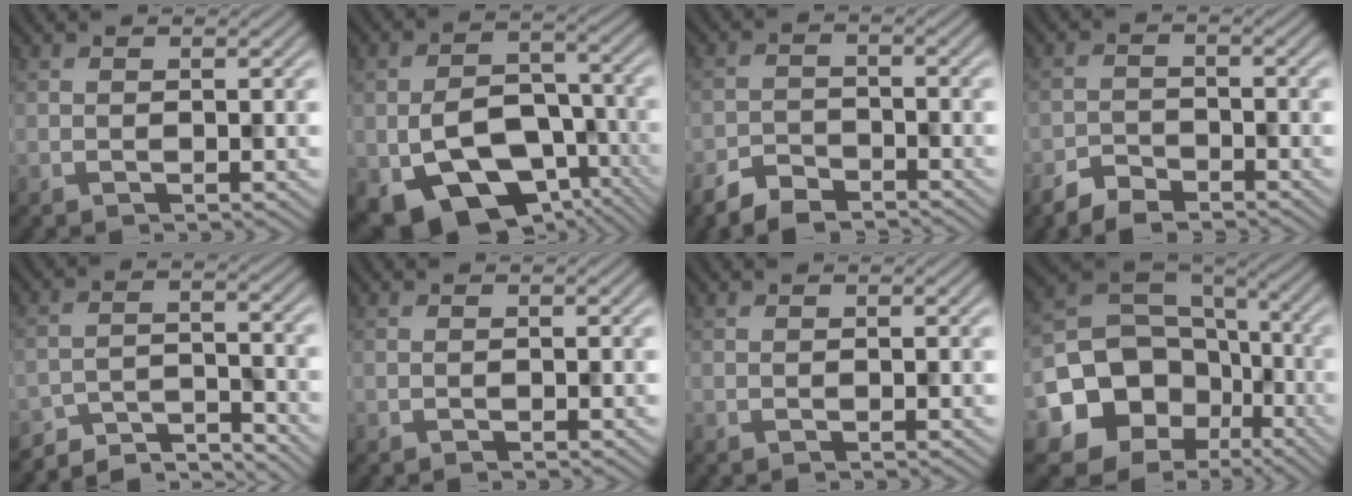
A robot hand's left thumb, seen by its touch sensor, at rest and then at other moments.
{"total": 13.3, "force": [-5.8, 8.4, 8.5], "torque": [-0.161, -0.031, -0.093]}
{"total": 4.3, "force": [-3.7, 1.5, 1.5], "torque": [-0.025, -0.004, -0.079]}
{"total": 3.5, "force": [-3.1, 1.2, 1.1], "torque": [-0.021, -0.002, -0.067]}
{"total": 6.4, "force": [-6.1, 1.1, 1.5], "torque": [-0.029, 0.000, -0.110]}
{"total": 0.0}
{"total": 0.0}
{"total": 17.6, "force": [-6.1, 14.8, 7.2], "torque": [-0.166, -0.048, -0.116]}